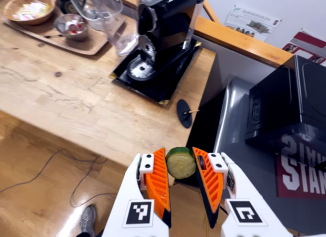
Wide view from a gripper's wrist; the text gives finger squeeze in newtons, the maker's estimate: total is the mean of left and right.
{"total": 9.8, "left": 10.1, "right": 9.5}